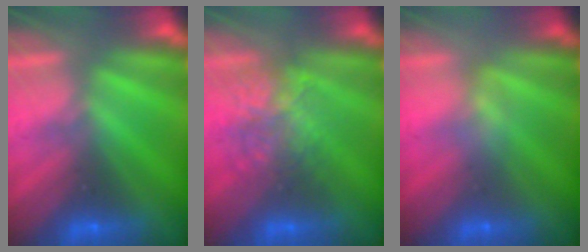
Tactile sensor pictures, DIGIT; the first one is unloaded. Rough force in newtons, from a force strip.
{"total": 2.3}
{"total": 2.4}